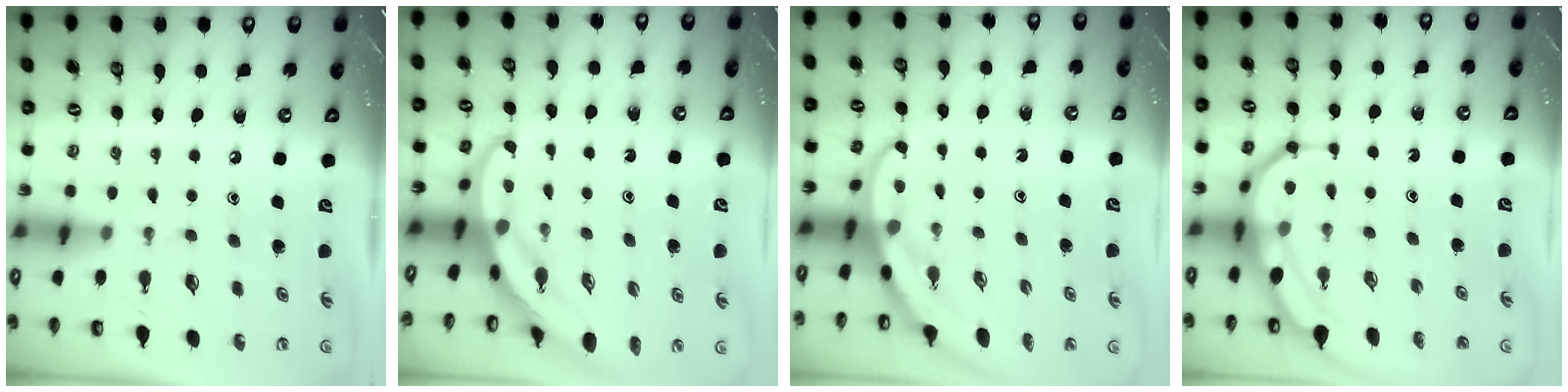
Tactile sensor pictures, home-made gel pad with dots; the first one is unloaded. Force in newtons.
{"total": 3.5, "press": 3.5, "slide": 0.1}
{"total": 3.1, "press": 3.1, "slide": 0.1}
{"total": 8.0, "press": 7.9, "slide": 0.9}